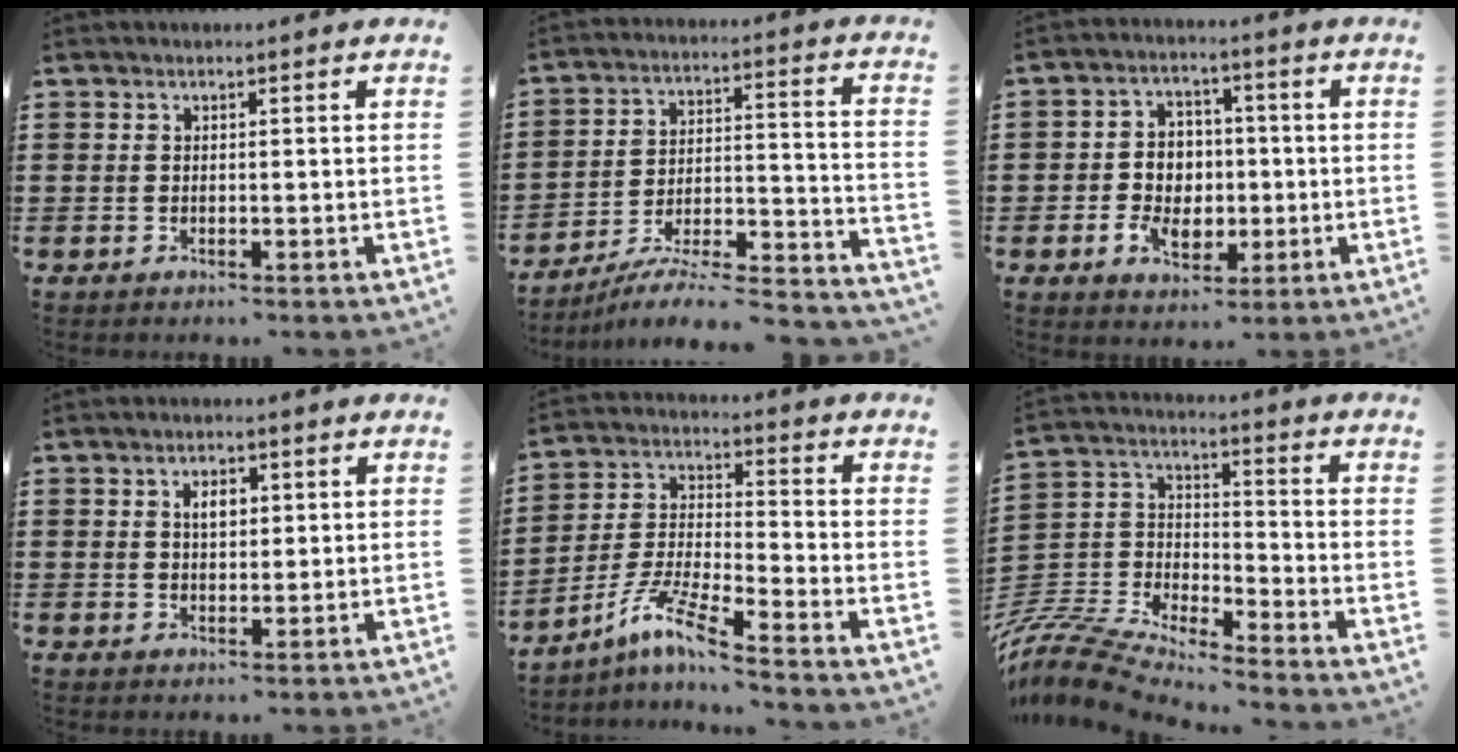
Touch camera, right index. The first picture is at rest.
{"total": 5.8, "force": [-5.1, 0.6, 2.6], "torque": [-0.039, -0.010, -0.103]}
{"total": 6.2, "force": [-1.0, 5.2, 3.3], "torque": [-0.064, 0.014, -0.018]}
{"total": 2.5, "force": [0.8, 1.4, 2.0], "torque": [-0.035, 0.003, 0.010]}
{"total": 9.0, "force": [-6.9, 0.2, 5.7], "torque": [-0.138, -0.015, -0.143]}
{"total": 7.8, "force": [-7.6, 0.7, 1.7], "torque": [-0.068, -0.017, -0.162]}